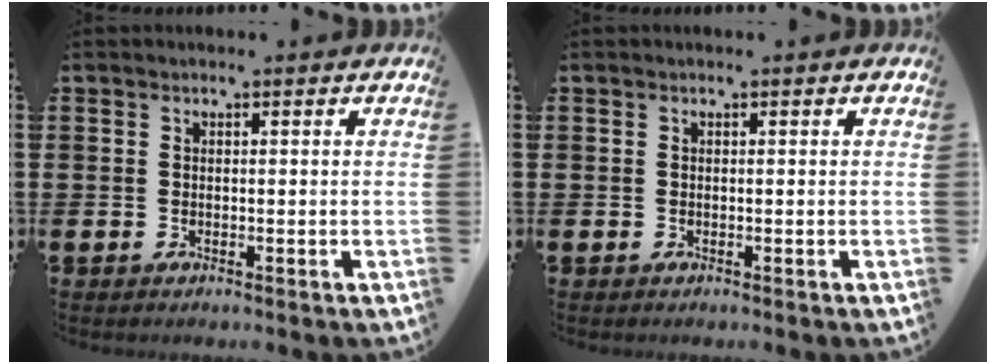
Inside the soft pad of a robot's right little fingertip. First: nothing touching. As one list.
[{"total": 0.0}]